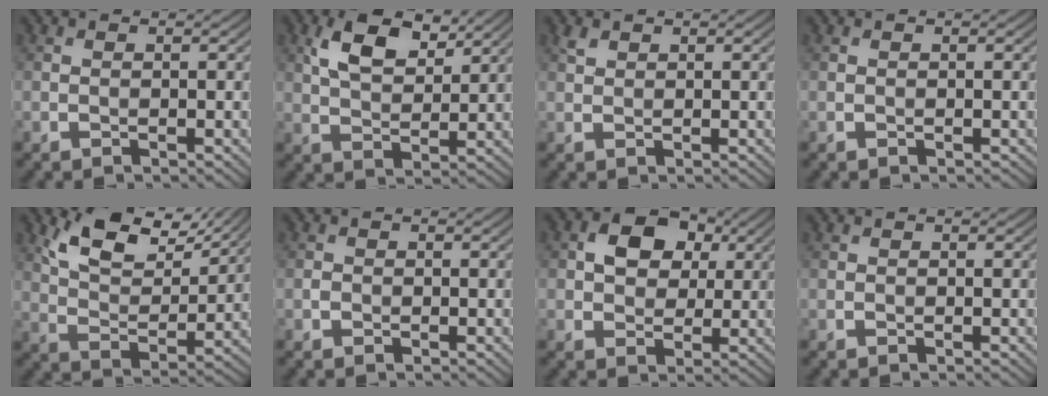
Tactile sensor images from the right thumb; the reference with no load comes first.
{"total": 7.2, "force": [3.8, 3.5, 5.0], "torque": [-0.102, 0.001, 0.071]}
{"total": 1.1, "force": [0.9, 0.5, 0.5], "torque": [-0.013, 0.002, 0.019]}
{"total": 0.0}
{"total": 10.4, "force": [6.9, 4.1, 6.5], "torque": [-0.137, 0.000, 0.133]}
{"total": 0.7, "force": [-0.3, 0.6, 0.2], "torque": [-0.003, -0.002, -0.007]}
{"total": 6.4, "force": [1.9, 4.8, 3.9], "torque": [-0.075, 0.008, 0.024]}
{"total": 0.0}